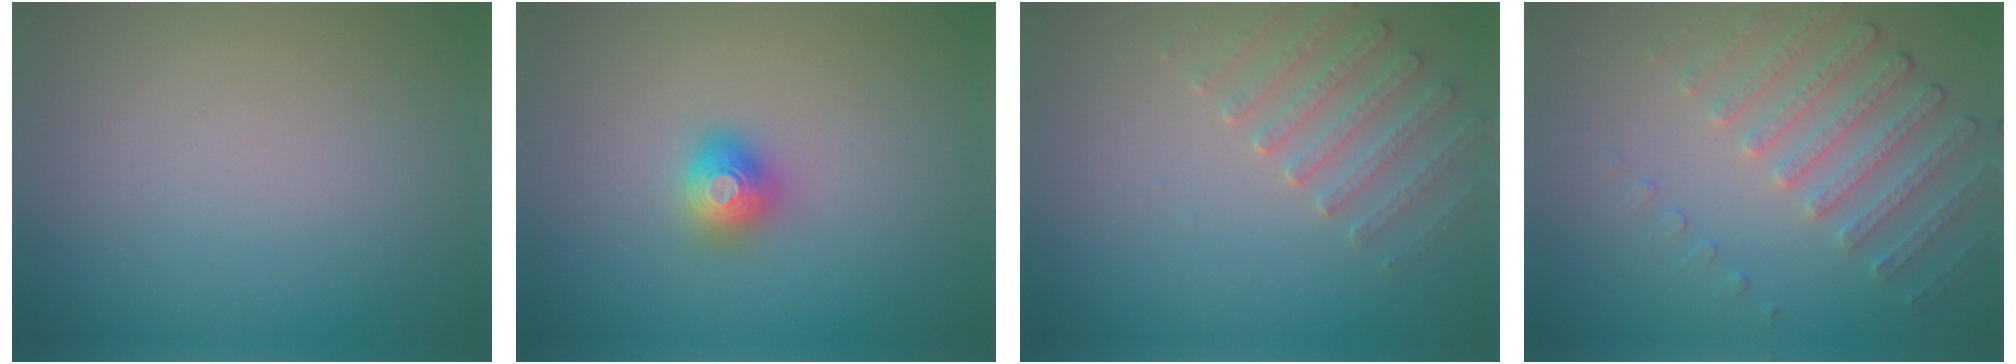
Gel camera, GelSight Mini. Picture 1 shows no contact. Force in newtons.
{"total": 2.0, "press": 2.0, "slide": 0.2}
{"total": 3.0, "press": 2.9, "slide": 0.8}
{"total": 4.5, "press": 3.4, "slide": 3.0}